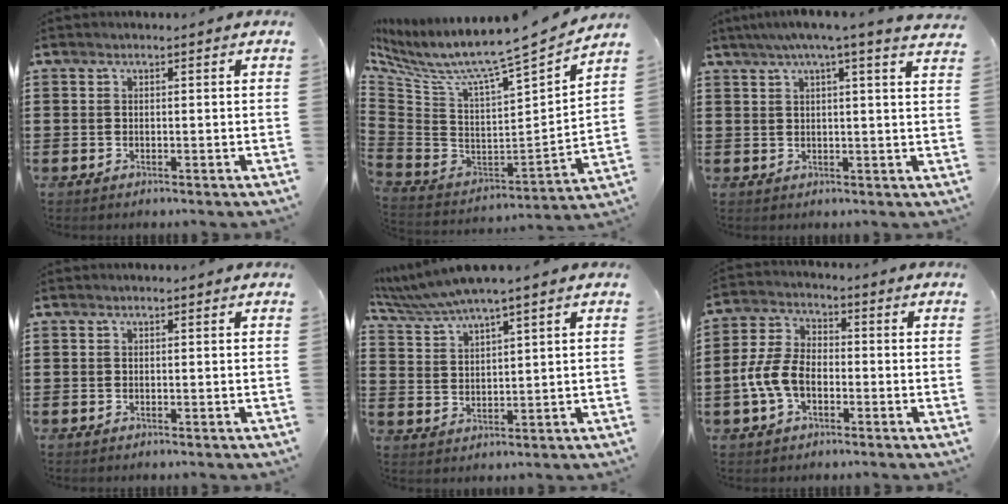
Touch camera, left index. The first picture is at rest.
{"total": 7.0, "force": [5.7, -0.4, 4.1], "torque": [-0.104, -0.062, 0.081]}
{"total": 4.4, "force": [3.1, -0.5, 3.1], "torque": [-0.070, -0.010, 0.052]}
{"total": 0.0}
{"total": 4.9, "force": [4.4, -0.4, 2.3], "torque": [-0.058, -0.017, 0.077]}
{"total": 7.1, "force": [-2.4, 4.3, 5.1], "torque": [-0.132, 0.003, -0.053]}